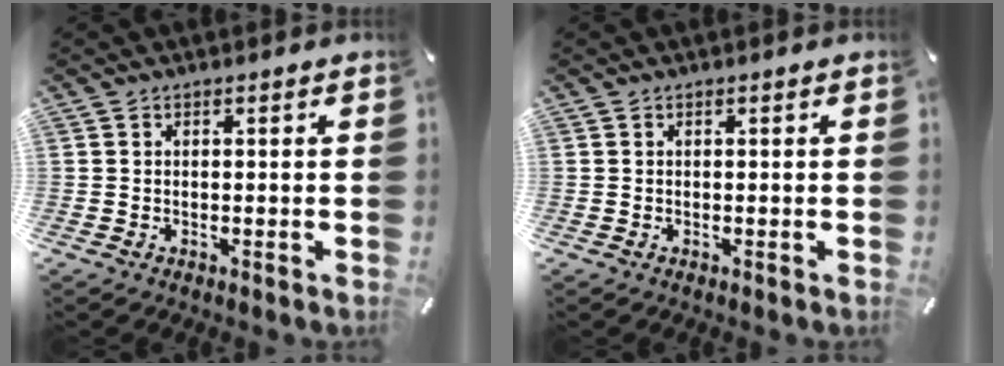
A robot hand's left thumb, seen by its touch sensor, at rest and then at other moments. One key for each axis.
{"total": 0.0}